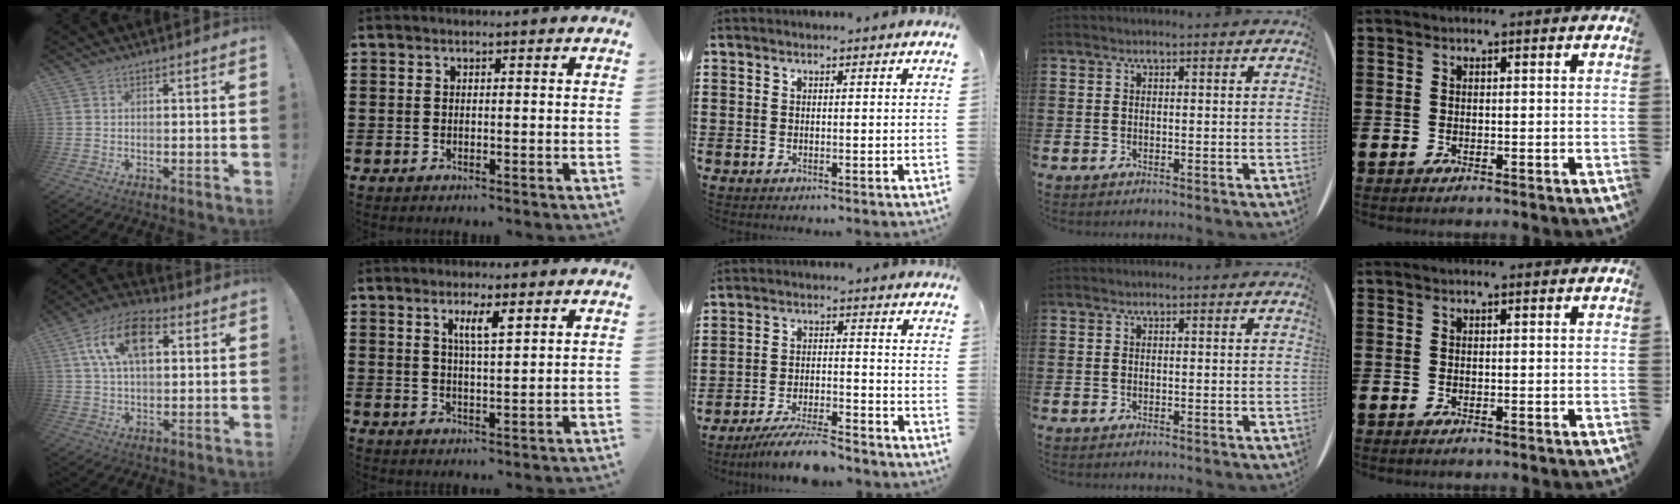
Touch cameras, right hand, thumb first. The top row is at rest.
{"thumb": {"total": 15.0, "force": [4.9, 8.8, 11.1], "torque": [-0.188, 0.006, 0.090]}, "index": {"total": 4.0, "force": [1.8, 0.9, 3.4], "torque": [-0.064, 0.002, 0.028]}, "middle": {"total": 7.3, "force": [-6.8, 0.2, 2.8], "torque": [-0.049, 0.000, -0.126]}}